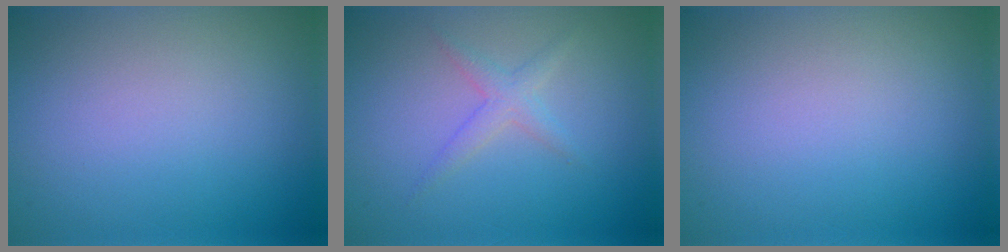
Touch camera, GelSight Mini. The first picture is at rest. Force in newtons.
{"total": 1.6, "press": 1.6, "slide": 0.1}
{"total": 0.0}